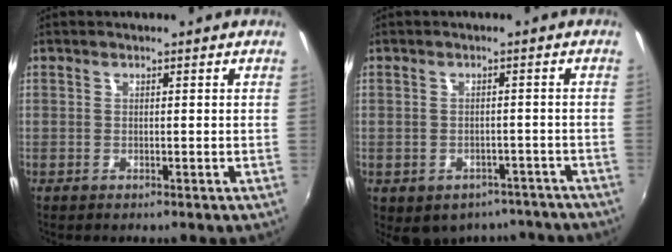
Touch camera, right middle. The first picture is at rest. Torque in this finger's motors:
{"motor_torque": [1.07, -1.07, 0.30, 0.10]}